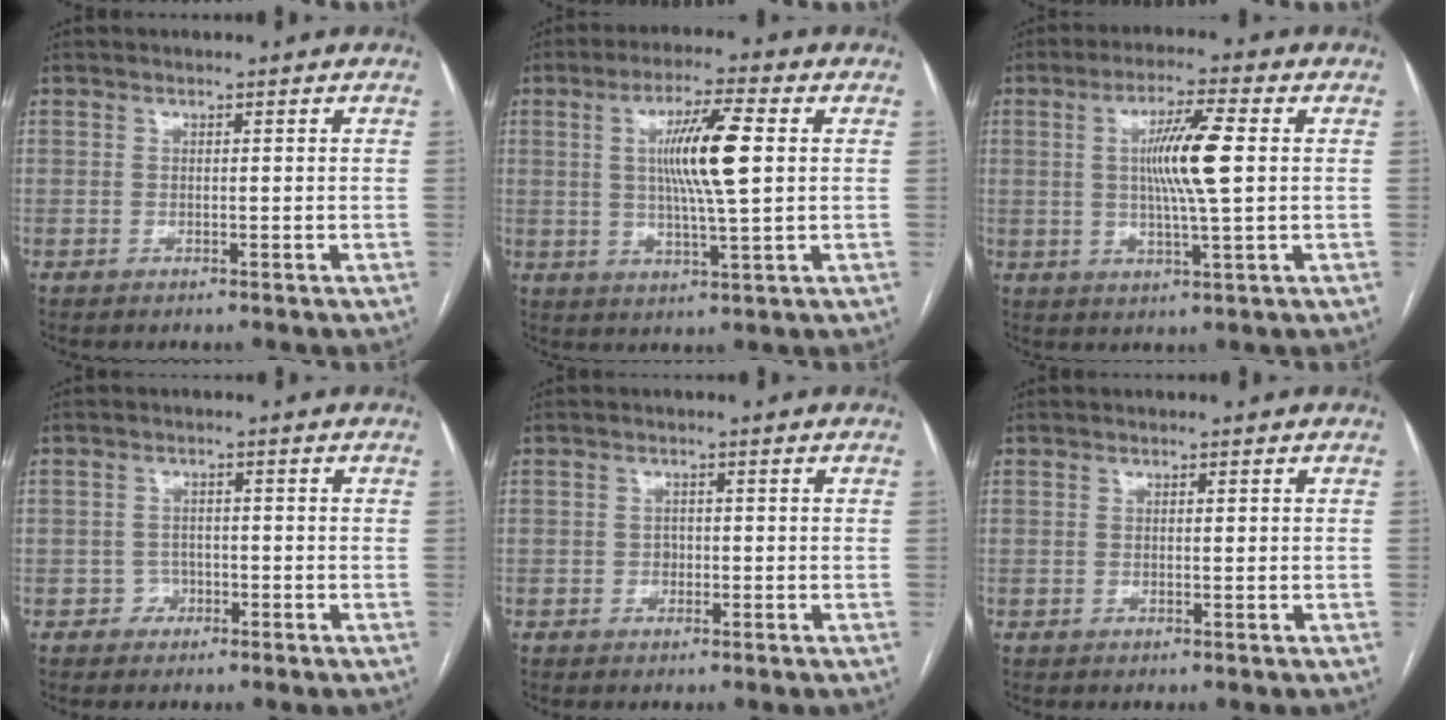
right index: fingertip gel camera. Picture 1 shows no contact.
{"total": 10.2, "force": [1.7, 0.5, 10.0], "torque": [-0.182, 0.001, 0.031]}
{"total": 9.0, "force": [1.1, 0.2, 8.9], "torque": [-0.164, 0.000, 0.020]}
{"total": 2.1, "force": [-1.1, 1.8, -0.1], "torque": [0.012, 0.012, -0.022]}
{"total": 1.2, "force": [-0.3, 1.1, 0.5], "torque": [-0.005, 0.007, -0.001]}
{"total": 0.6, "force": [0.1, 0.1, 0.5], "torque": [-0.009, 0.001, 0.002]}